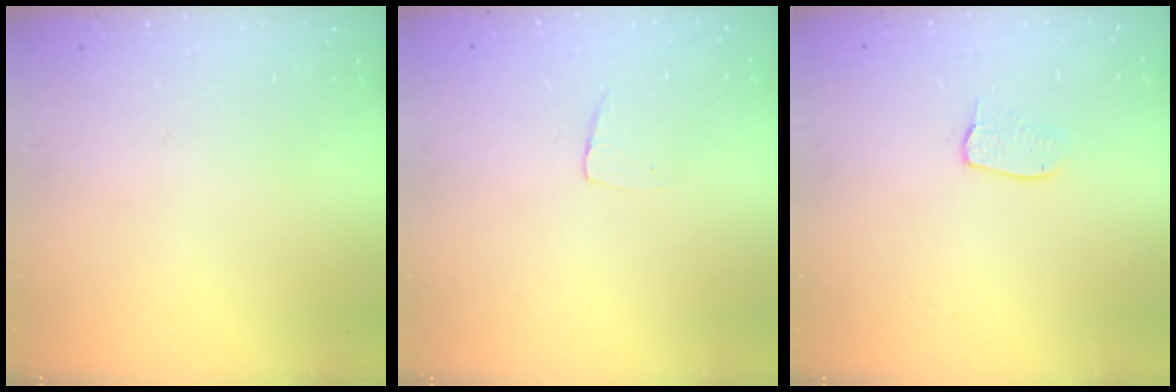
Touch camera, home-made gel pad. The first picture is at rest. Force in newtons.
{"total": 3.7, "press": 3.7, "slide": 0.2}
{"total": 4.8, "press": 4.8, "slide": 0.3}